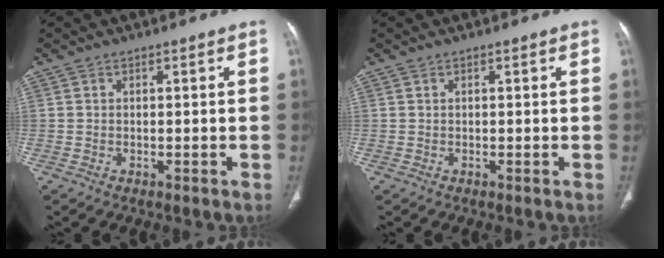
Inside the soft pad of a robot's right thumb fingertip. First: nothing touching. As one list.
[{"total": 0.0}]